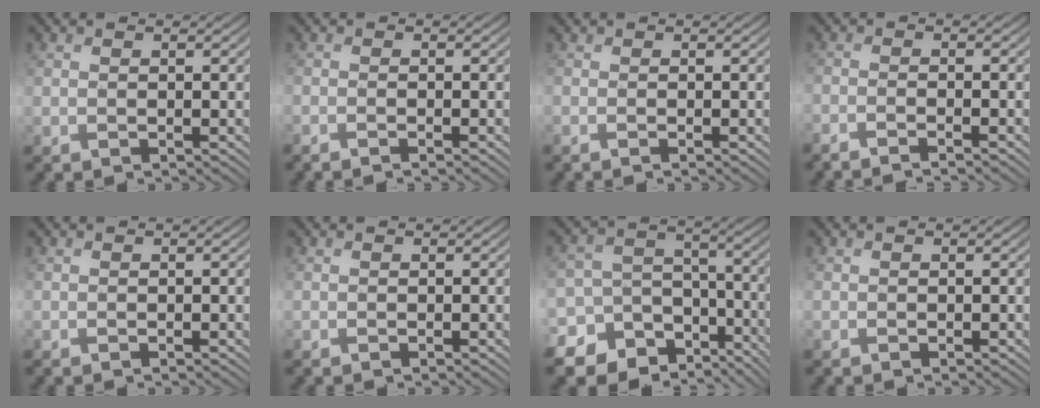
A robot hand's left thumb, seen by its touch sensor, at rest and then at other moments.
{"total": 1.3, "force": [-1.0, 0.1, 0.8], "torque": [-0.010, -0.003, -0.027]}
{"total": 0.8, "force": [-0.5, 0.1, 0.6], "torque": [-0.014, -0.006, -0.014]}
{"total": 3.0, "force": [-2.4, 0.3, 1.7], "torque": [-0.028, -0.001, -0.057]}
{"total": 0.0}
{"total": 0.0}
{"total": 16.1, "force": [-10.7, 11.4, 4.2], "torque": [-0.134, -0.049, -0.149]}
{"total": 0.0}